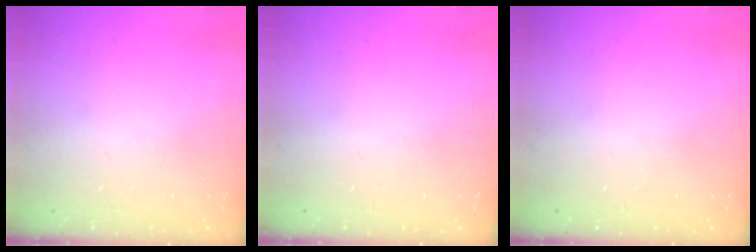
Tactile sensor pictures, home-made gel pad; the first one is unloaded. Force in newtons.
{"total": 0.0}
{"total": 0.0}